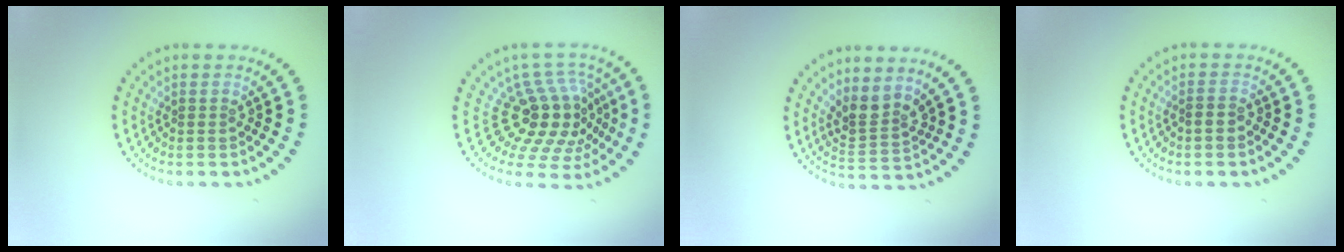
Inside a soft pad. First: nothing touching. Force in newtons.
{"total": 5.4, "press": 3.9, "slide": 3.8}
{"total": 2.9, "press": 2.2, "slide": 1.9}
{"total": 0.8, "press": 0.5, "slide": 0.6}